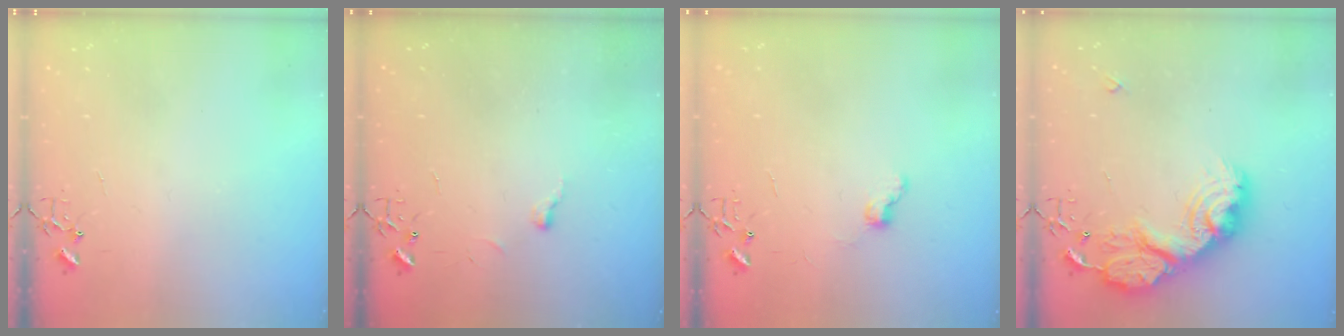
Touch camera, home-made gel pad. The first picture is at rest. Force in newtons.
{"total": 3.8, "press": 3.8, "slide": 0.5}
{"total": 6.6, "press": 6.6, "slide": 0.7}
{"total": 22.6, "press": 22.5, "slide": 1.9}